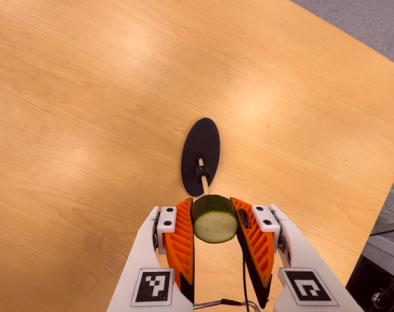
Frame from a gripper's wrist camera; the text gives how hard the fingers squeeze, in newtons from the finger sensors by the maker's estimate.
{"total": 11.3, "left": 10.6, "right": 12.0}